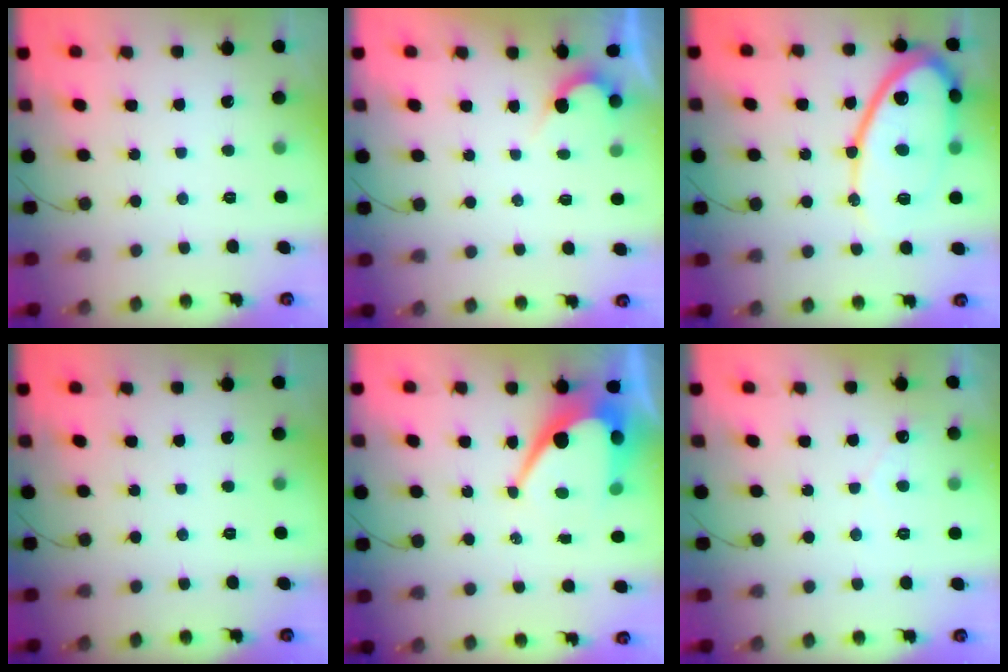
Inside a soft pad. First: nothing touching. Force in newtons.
{"total": 2.1, "press": 2.1, "slide": 0.1}
{"total": 17.6, "press": 17.5, "slide": 1.4}
{"total": 0.0}
{"total": 12.2, "press": 12.2, "slide": 0.8}
{"total": 2.2, "press": 2.2, "slide": 0.1}